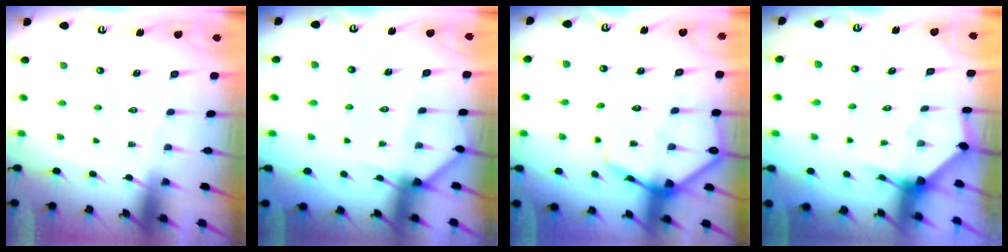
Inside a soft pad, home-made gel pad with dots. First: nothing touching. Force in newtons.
{"total": 4.2, "press": 4.2, "slide": 0.3}
{"total": 10.0, "press": 9.9, "slide": 0.8}
{"total": 4.8, "press": 4.7, "slide": 0.3}